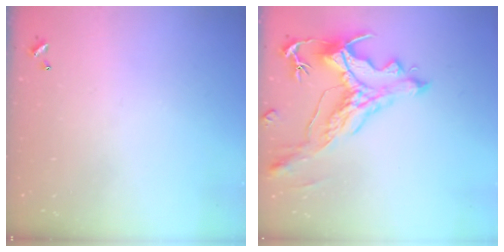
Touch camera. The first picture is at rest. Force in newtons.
{"total": 2.9, "press": 2.6, "slide": 1.5}